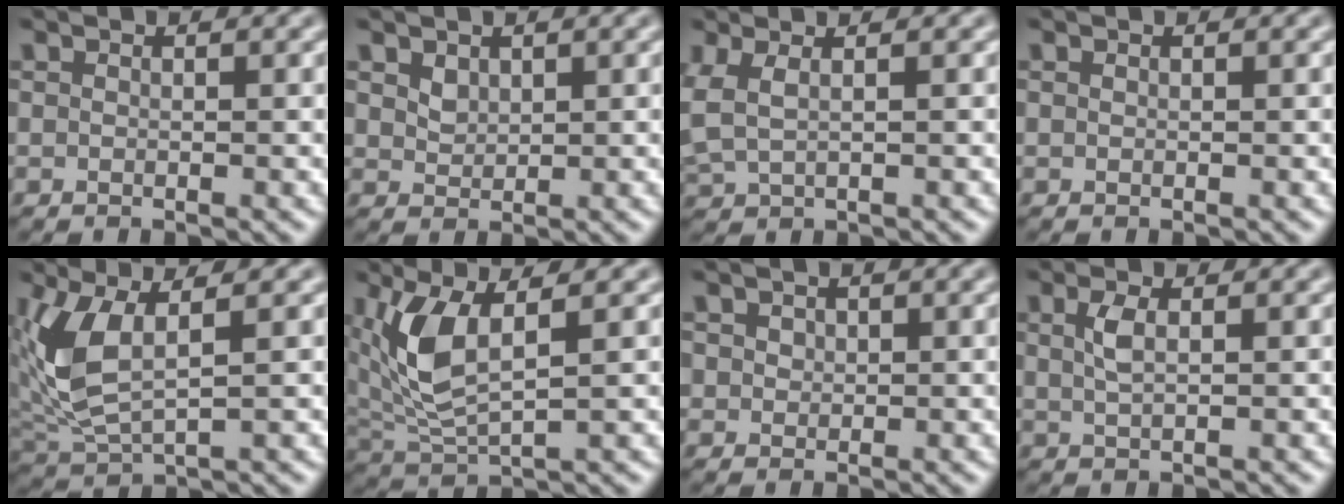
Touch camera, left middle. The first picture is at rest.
{"total": 1.2, "force": [0.8, 0.9, 0.4], "torque": [-0.010, -0.001, 0.020]}
{"total": 2.0, "force": [0.9, 0.9, 1.6], "torque": [-0.044, 0.003, 0.022]}
{"total": 0.0}
{"total": 5.3, "force": [1.5, 2.4, 4.5], "torque": [-0.117, -0.007, 0.039]}
{"total": 5.9, "force": [1.7, 2.5, 5.1], "torque": [-0.126, -0.006, 0.041]}
{"total": 1.2, "force": [0.5, 1.0, 0.4], "torque": [-0.001, 0.002, 0.004]}
{"total": 1.8, "force": [0.6, 0.7, 1.6], "torque": [-0.036, 0.003, 0.012]}